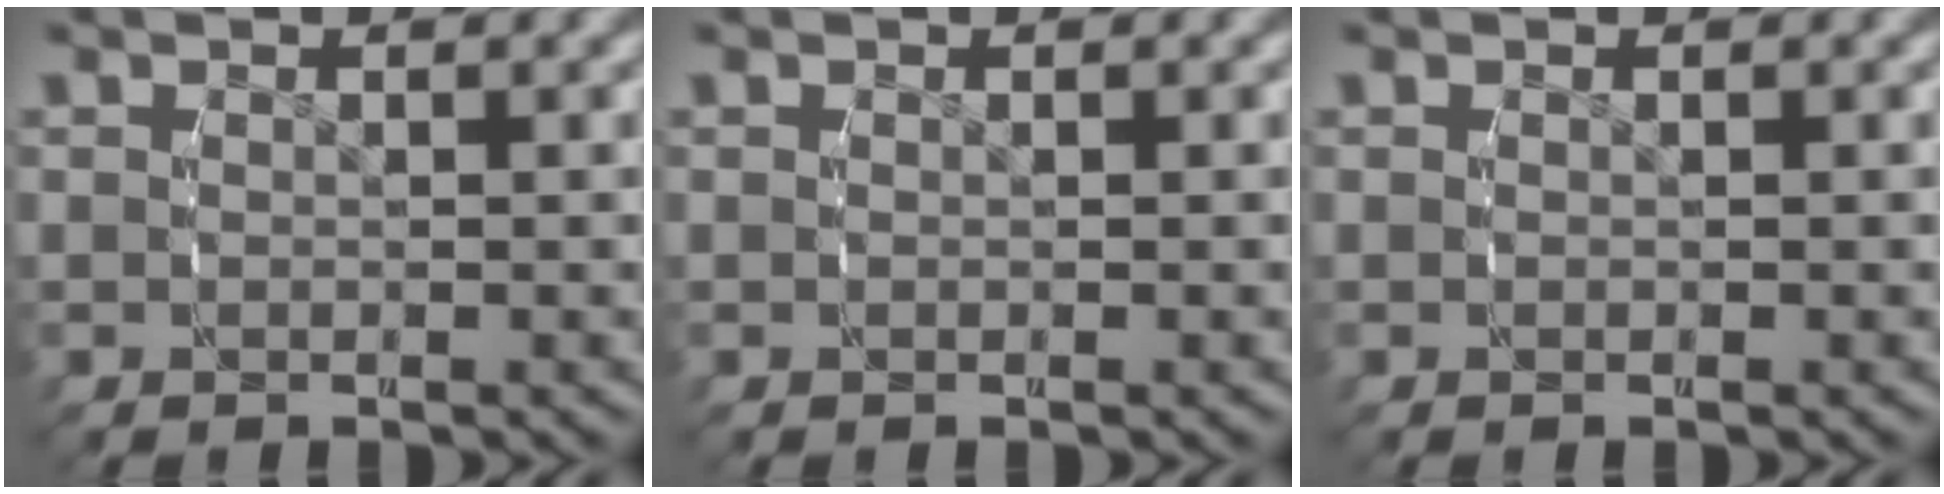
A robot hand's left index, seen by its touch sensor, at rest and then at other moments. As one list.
[{"total": 0.0}, {"total": 0.0}]